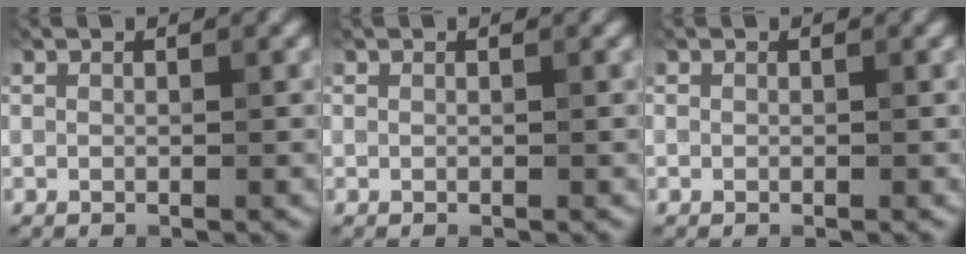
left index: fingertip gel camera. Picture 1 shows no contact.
{"total": 0.0}
{"total": 0.0}